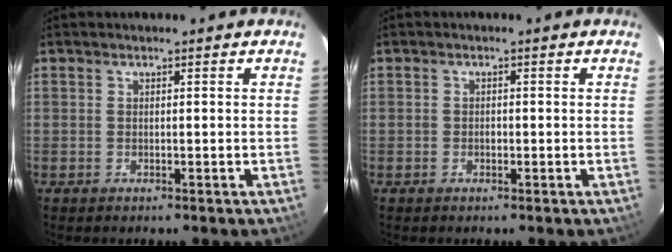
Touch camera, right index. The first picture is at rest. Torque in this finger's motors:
{"motor_torque": [0.13, 0.03, 0.19, 0.03]}